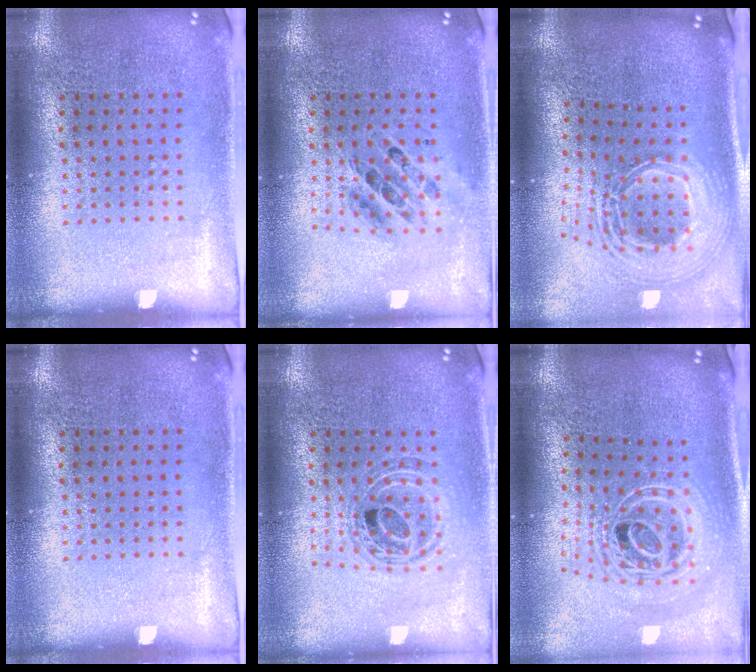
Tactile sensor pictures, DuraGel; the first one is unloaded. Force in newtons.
{"total": 0.7, "press": 0.6, "slide": 0.2}
{"total": 2.8, "press": 2.0, "slide": 2.0}
{"total": 0.0}
{"total": 0.9, "press": 0.9, "slide": 0.2}
{"total": 2.7, "press": 1.9, "slide": 1.8}